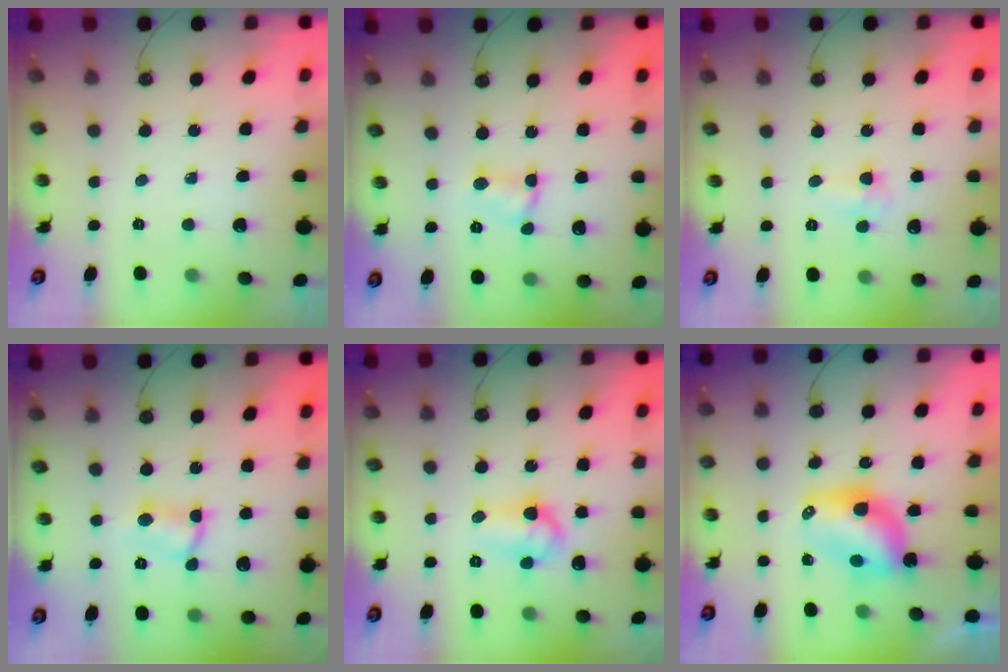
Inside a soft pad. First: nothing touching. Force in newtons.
{"total": 2.6, "press": 2.6, "slide": 0.3}
{"total": 4.3, "press": 4.2, "slide": 0.7}
{"total": 2.2, "press": 2.2, "slide": 0.1}
{"total": 8.4, "press": 8.3, "slide": 0.9}
{"total": 7.7, "press": 7.6, "slide": 0.7}